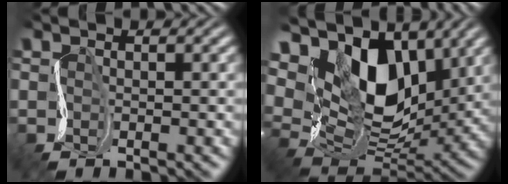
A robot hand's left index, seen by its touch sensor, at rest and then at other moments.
{"total": 12.4, "force": [6.9, 7.1, 7.4], "torque": [-0.140, 0.007, 0.117]}